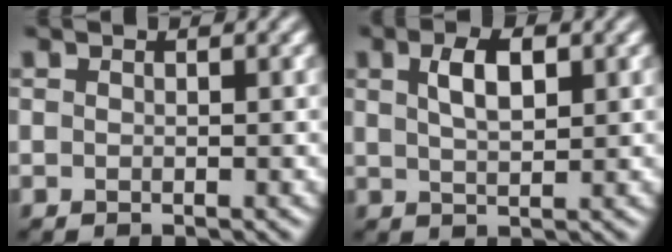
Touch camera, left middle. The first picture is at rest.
{"total": 3.3, "force": [1.3, 1.4, 2.8], "torque": [-0.052, 0.006, 0.025]}